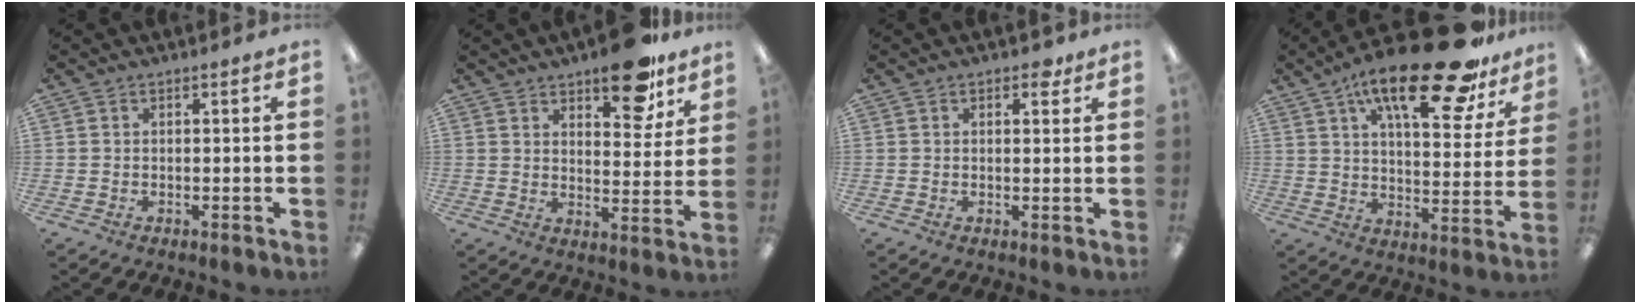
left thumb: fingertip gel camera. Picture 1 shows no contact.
{"total": 9.5, "force": [6.9, 3.9, 5.3], "torque": [-0.056, -0.036, 0.114]}
{"total": 2.8, "force": [1.5, 1.5, 1.8], "torque": [-0.015, -0.006, 0.021]}
{"total": 24.1, "force": [15.7, 7.9, 16.5], "torque": [-0.249, -0.093, 0.253]}